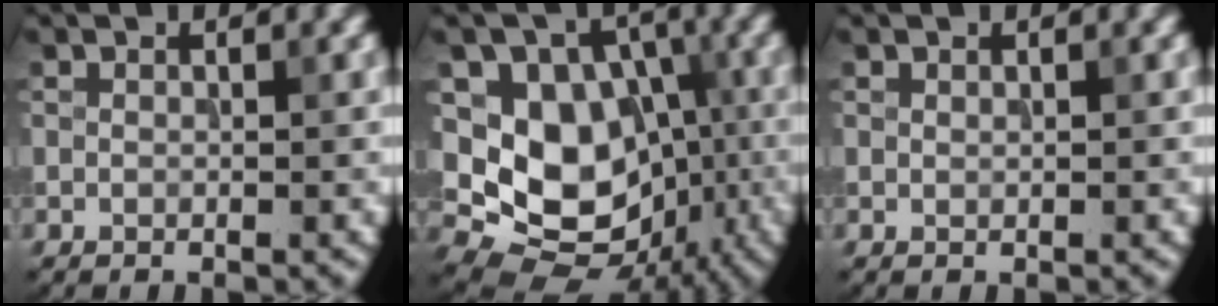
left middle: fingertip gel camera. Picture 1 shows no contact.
{"total": 10.0, "force": [-1.0, 8.0, 5.9], "torque": [-0.096, -0.008, -0.020]}
{"total": 0.0}